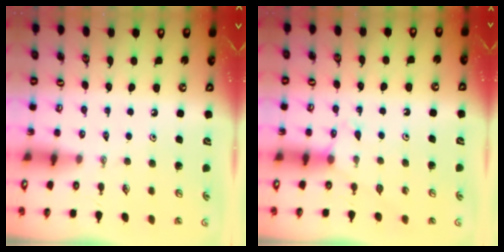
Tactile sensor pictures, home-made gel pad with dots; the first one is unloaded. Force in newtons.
{"total": 5.2, "press": 5.1, "slide": 0.5}